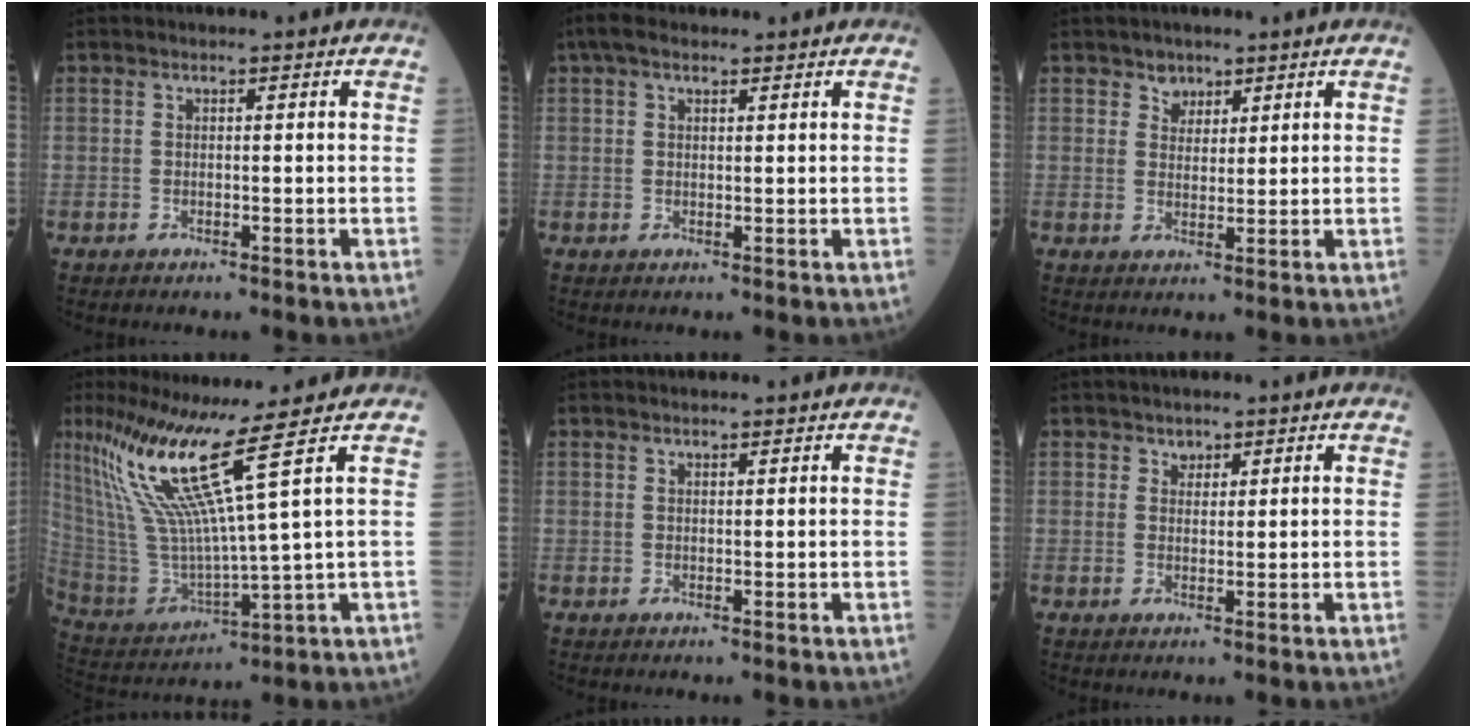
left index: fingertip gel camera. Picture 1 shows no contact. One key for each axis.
{"total": 4.2, "fx": 3.0, "fy": 1.7, "fz": 2.5, "tx": -0.056, "ty": 0.032, "tz": 0.057}
{"total": 2.5, "fx": 1.8, "fy": 1.7, "fz": 0.5, "tx": -0.008, "ty": 0.000, "tz": 0.029}
{"total": 14.2, "fx": 7.9, "fy": -2.4, "fz": 11.5, "tx": -0.230, "ty": -0.015, "tz": 0.156}
{"total": 1.2, "fx": 1.1, "fy": 0.3, "fz": 0.5, "tx": -0.012, "ty": 0.009, "tz": 0.019}
{"total": 1.4, "fx": 1.0, "fy": 1.0, "fz": 0.2, "tx": -0.003, "ty": -0.003, "tz": 0.016}